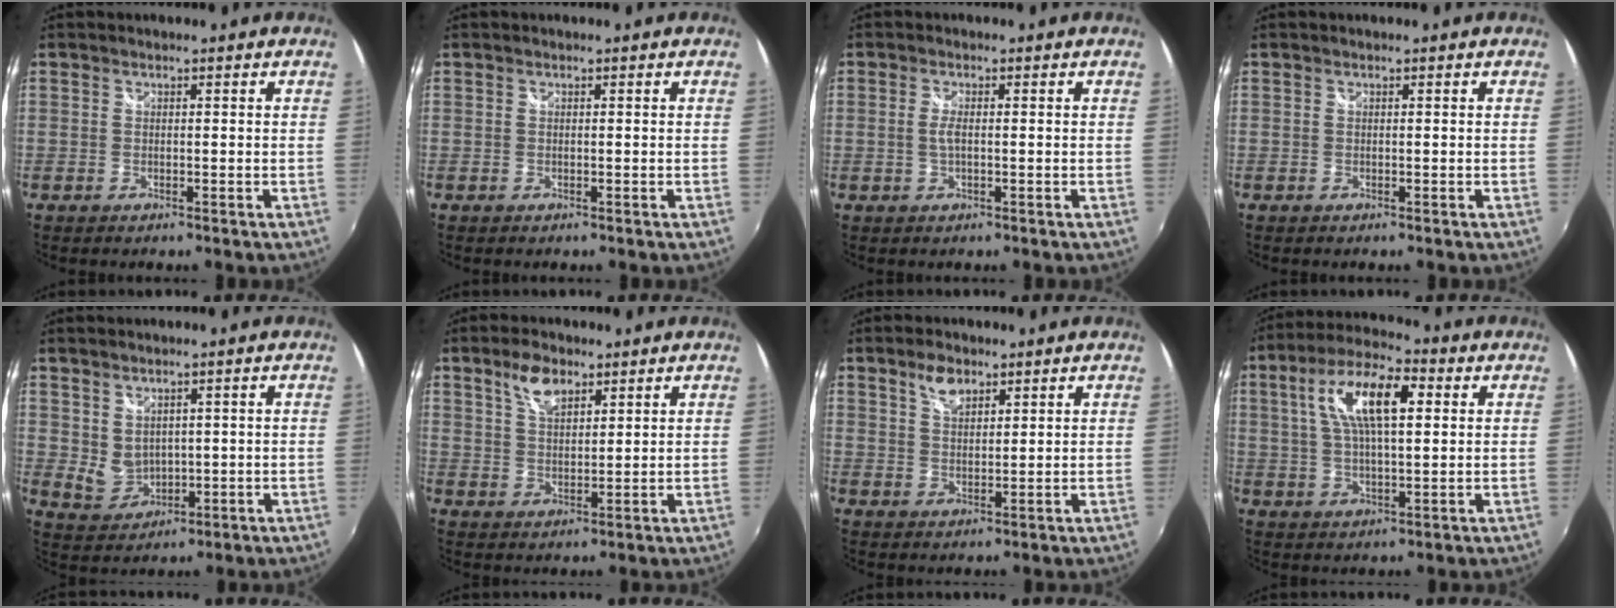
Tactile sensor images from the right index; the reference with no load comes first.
{"total": 0.0}
{"total": 1.9, "force": [-0.1, 0.4, 1.8], "torque": [-0.039, -0.002, -0.003]}
{"total": 0.0}
{"total": 4.8, "force": [1.9, 3.7, 2.4], "torque": [-0.041, -0.003, 0.051]}
{"total": 5.9, "force": [3.7, 2.8, 3.7], "torque": [-0.064, 0.008, 0.069]}
{"total": 4.5, "force": [2.9, 2.2, 2.6], "torque": [-0.041, 0.007, 0.053]}
{"total": 12.8, "force": [3.7, 4.6, 11.3], "torque": [-0.209, 0.023, 0.062]}